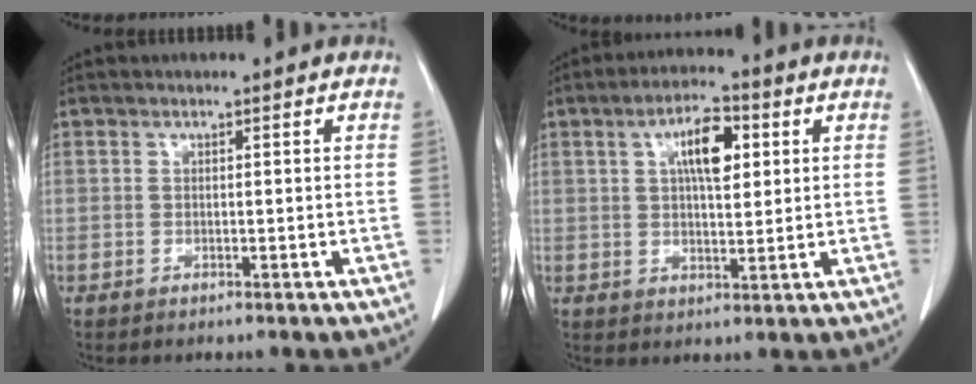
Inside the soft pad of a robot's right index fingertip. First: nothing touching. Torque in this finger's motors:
{"motor_torque": [0.91, 0.44, 0.21, 0.06]}